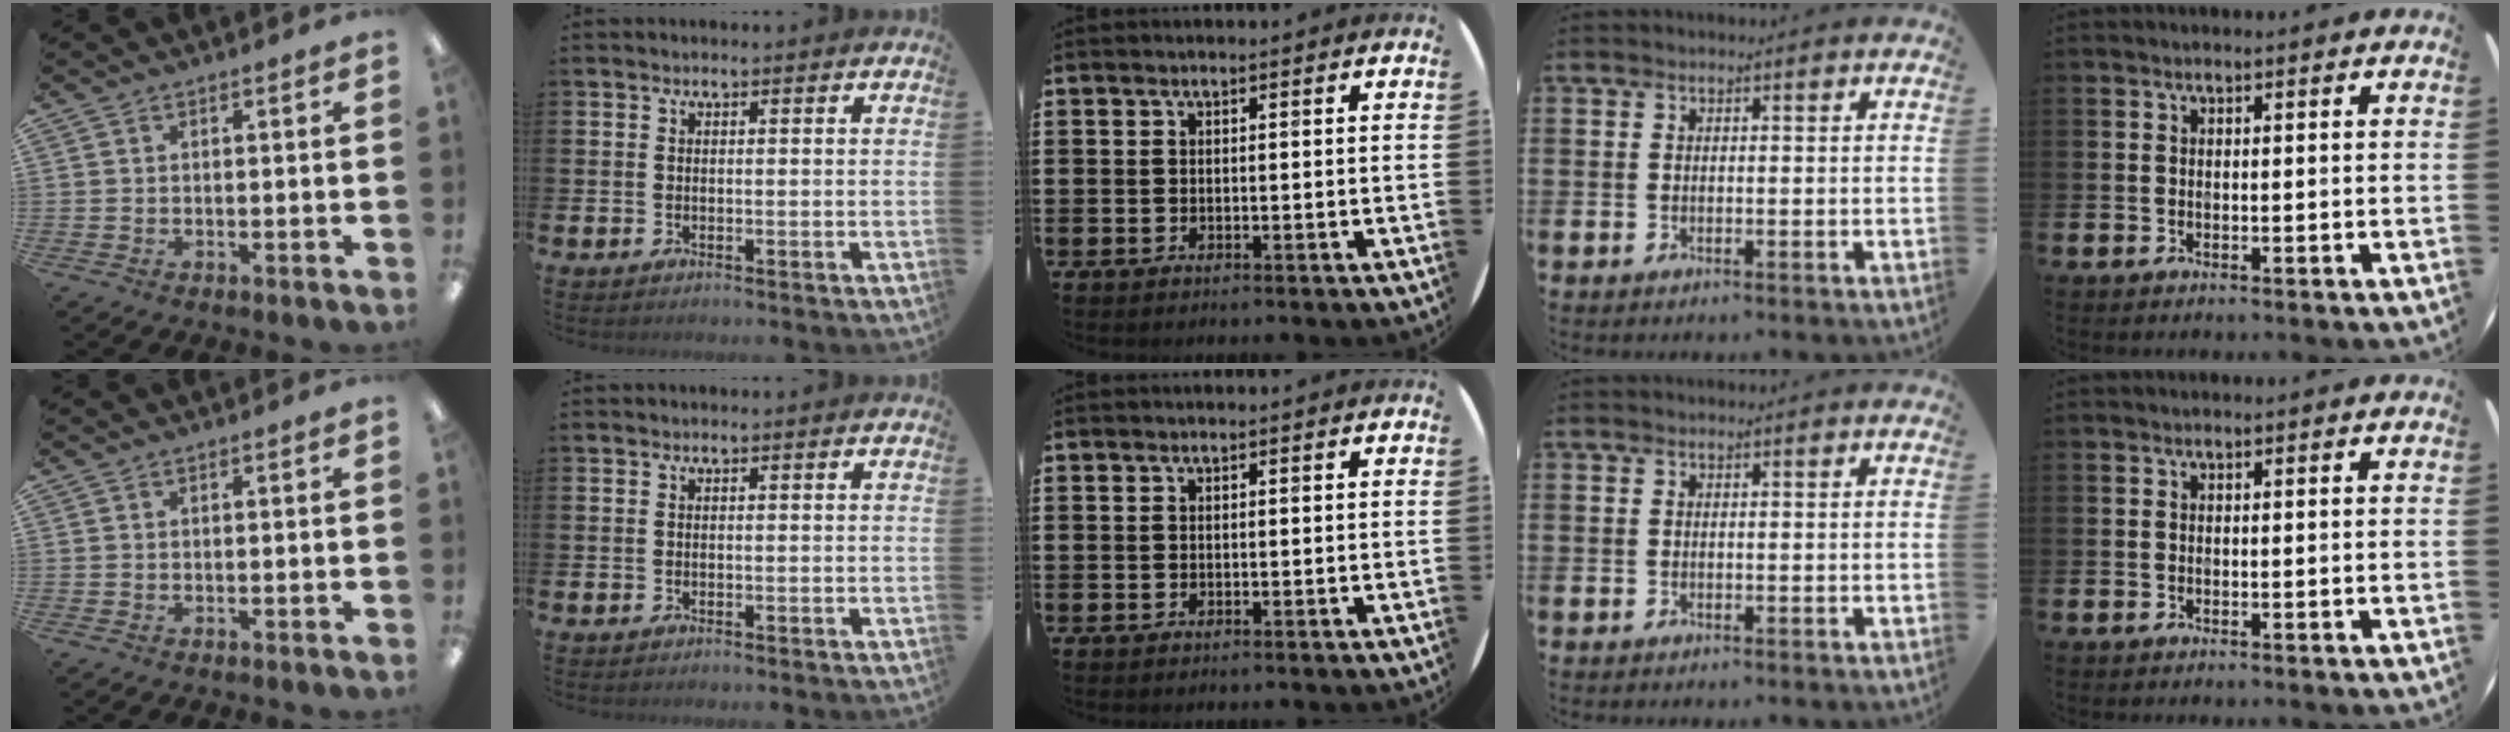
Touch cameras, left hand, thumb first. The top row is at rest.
{}